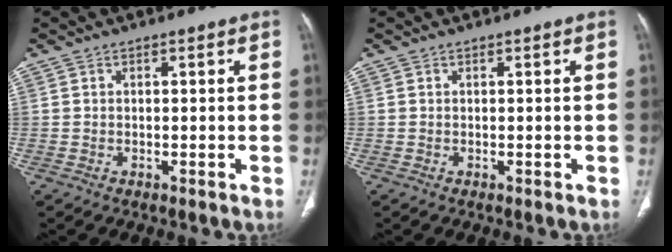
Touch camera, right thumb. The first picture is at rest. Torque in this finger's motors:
{"motor_torque": [-0.40, 0.19, 0.35, -0.16, -0.04]}